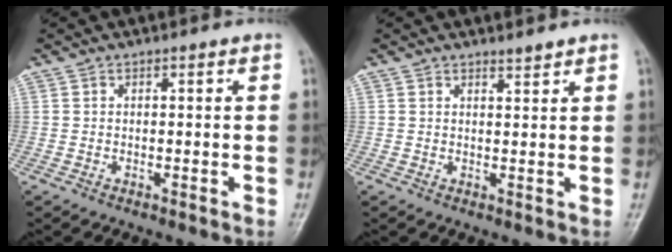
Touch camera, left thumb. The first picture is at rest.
{"total": 1.5, "force": [1.4, 0.1, 0.5], "torque": [-0.004, -0.014, 0.024]}